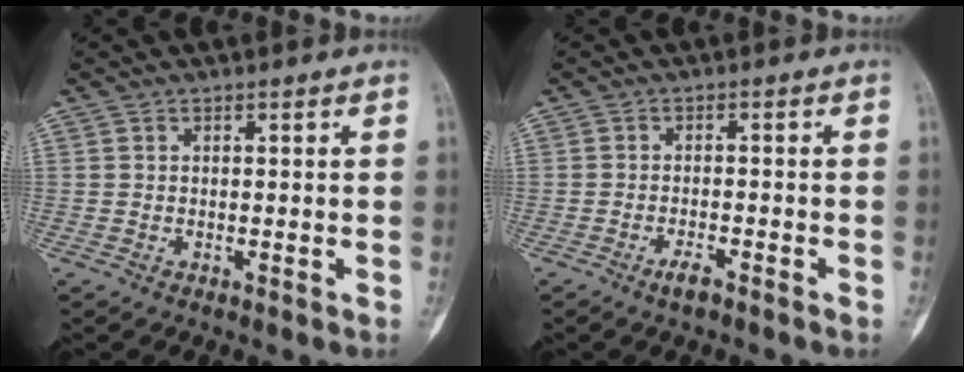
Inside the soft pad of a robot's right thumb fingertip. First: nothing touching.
{"total": 2.4, "force": [-1.8, 0.5, 1.6], "torque": [-0.033, 0.008, -0.035]}